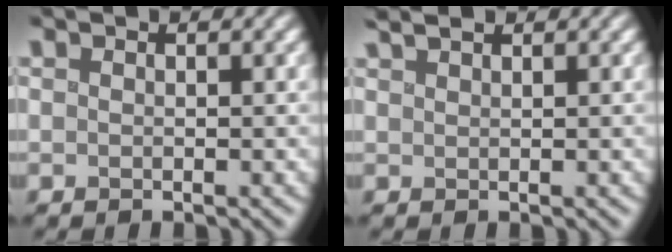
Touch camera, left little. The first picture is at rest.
{"total": 2.1, "force": [1.8, 0.6, 1.0], "torque": [0.003, 0.011, 0.009]}